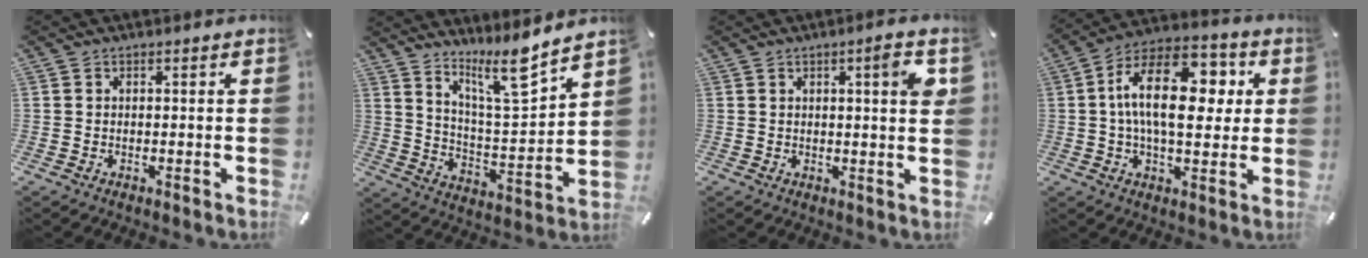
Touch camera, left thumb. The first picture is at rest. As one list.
[{"total": 13.0, "force": [10.2, 2.4, 7.6], "torque": [-0.130, -0.069, 0.172]}, {"total": 5.4, "force": [2.1, 0.6, 5.0], "torque": [-0.066, -0.011, 0.025]}, {"total": 18.9, "force": [3.3, 10.4, 15.5], "torque": [-0.271, -0.003, 0.052]}]